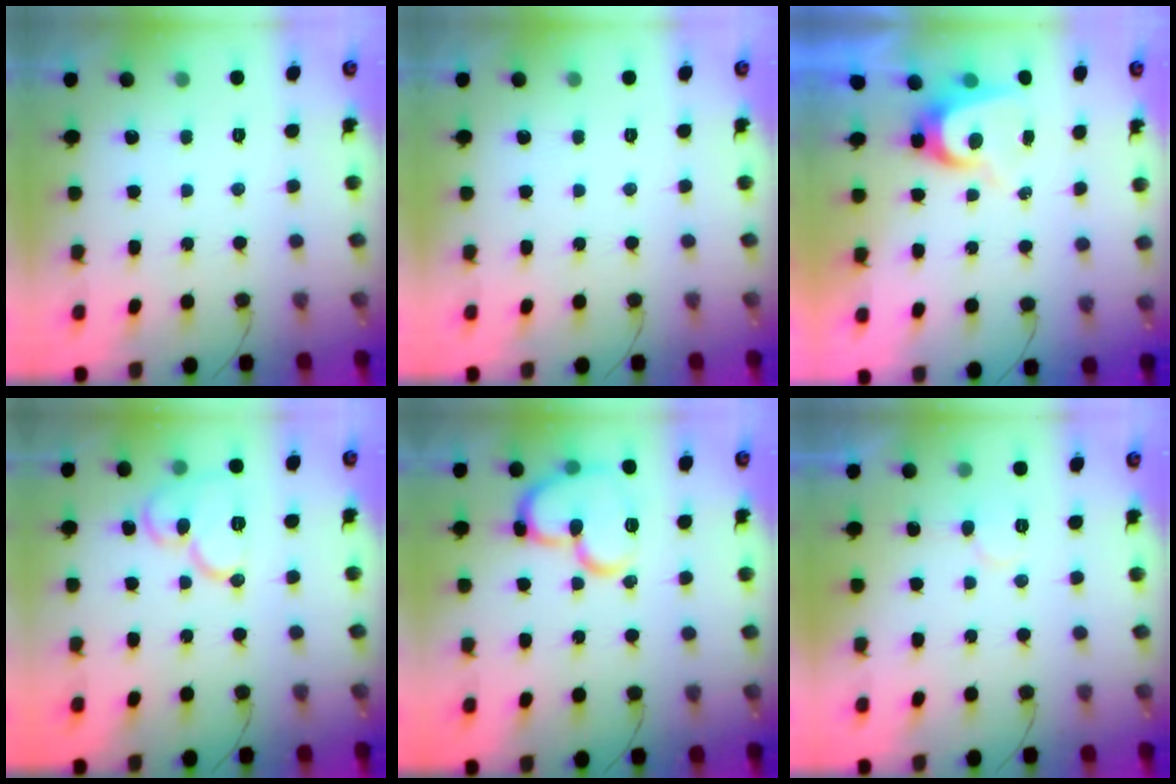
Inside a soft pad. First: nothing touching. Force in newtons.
{"total": 0.0}
{"total": 6.9, "press": 6.8, "slide": 0.5}
{"total": 12.3, "press": 12.2, "slide": 1.4}
{"total": 17.3, "press": 17.3, "slide": 1.5}
{"total": 6.6, "press": 6.6, "slide": 0.4}